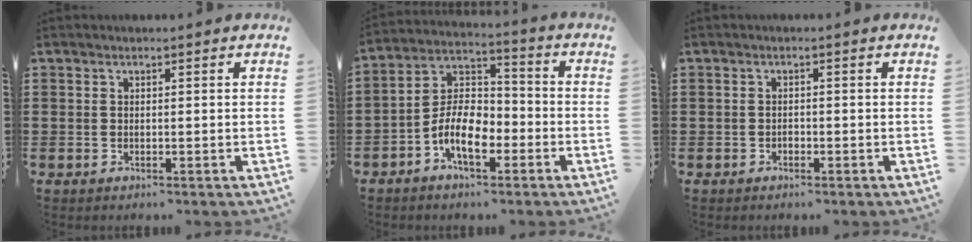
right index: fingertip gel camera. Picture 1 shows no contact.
{"total": 8.4, "force": [-4.0, 4.2, 6.0], "torque": [-0.138, 0.005, -0.079]}
{"total": 0.7, "force": [-0.5, 0.4, 0.3], "torque": [-0.008, -0.001, -0.010]}